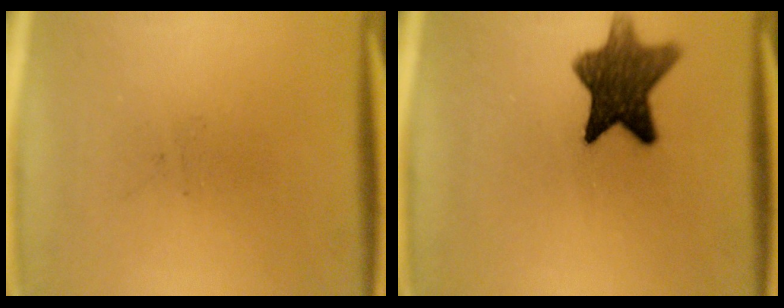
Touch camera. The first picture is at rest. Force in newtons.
{"total": 10.3}